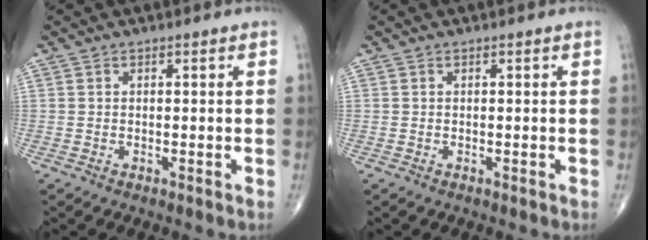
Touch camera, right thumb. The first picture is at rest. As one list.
[{"total": 0.0}]